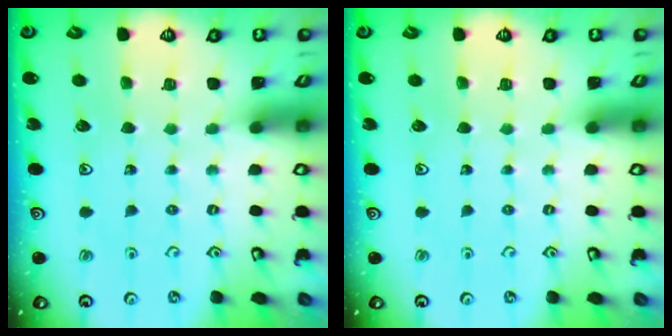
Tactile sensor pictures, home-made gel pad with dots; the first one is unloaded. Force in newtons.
{"total": 0.0}